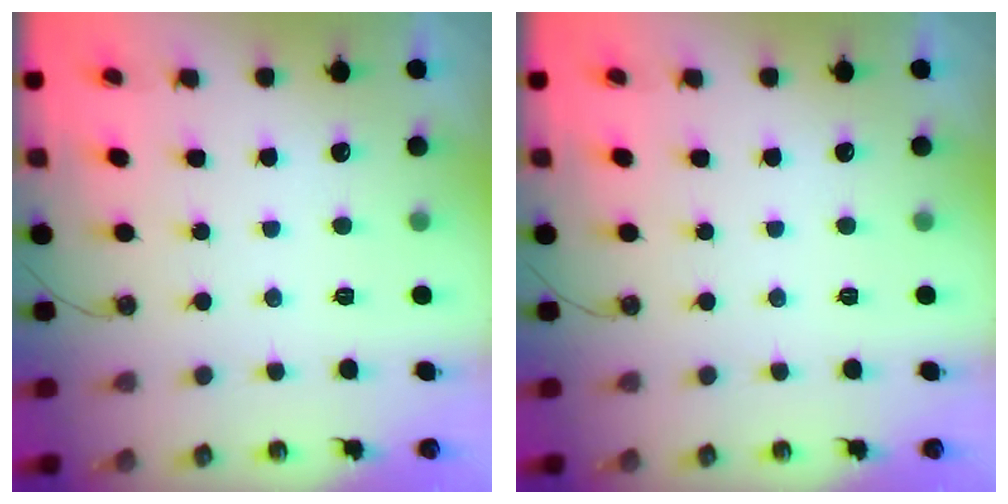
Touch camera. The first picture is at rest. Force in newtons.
{"total": 0.0}